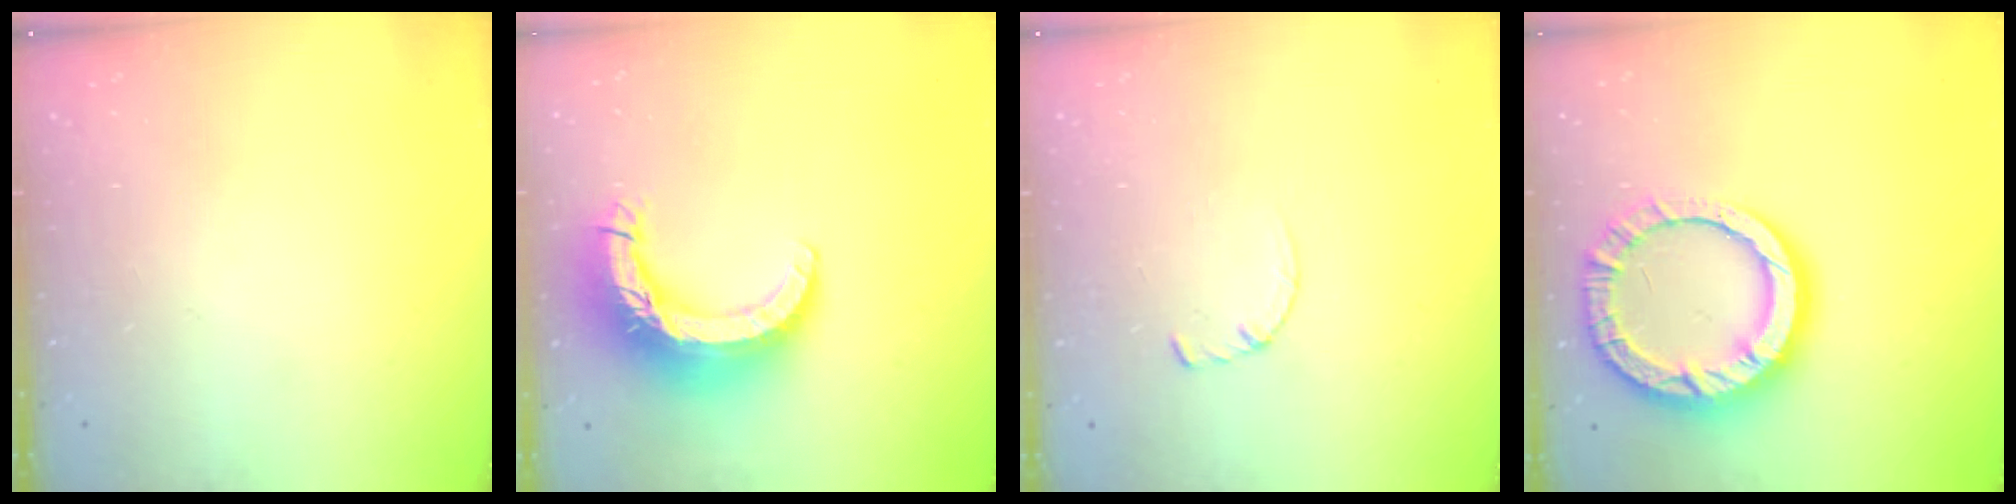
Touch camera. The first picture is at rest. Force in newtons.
{"total": 13.9, "press": 13.8, "slide": 1.4}
{"total": 2.8, "press": 2.8, "slide": 0.4}
{"total": 16.4, "press": 16.3, "slide": 1.9}